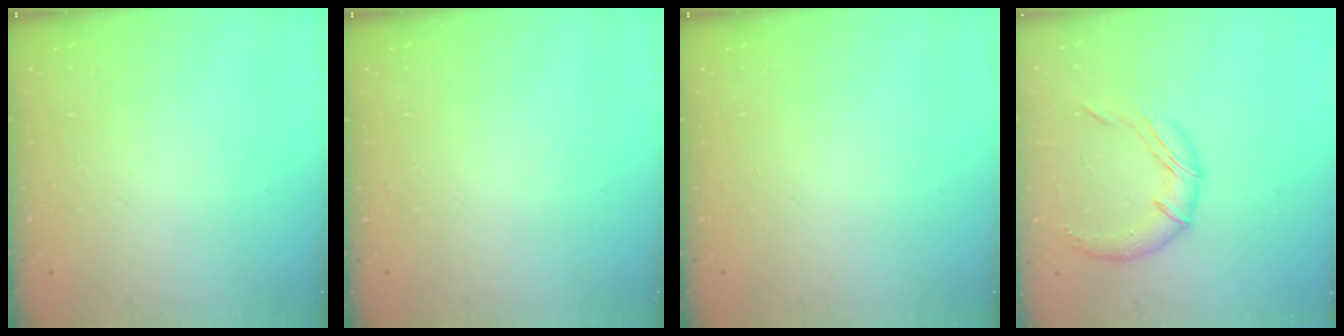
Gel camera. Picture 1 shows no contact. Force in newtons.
{"total": 0.0}
{"total": 0.0}
{"total": 11.6, "press": 11.5, "slide": 1.5}